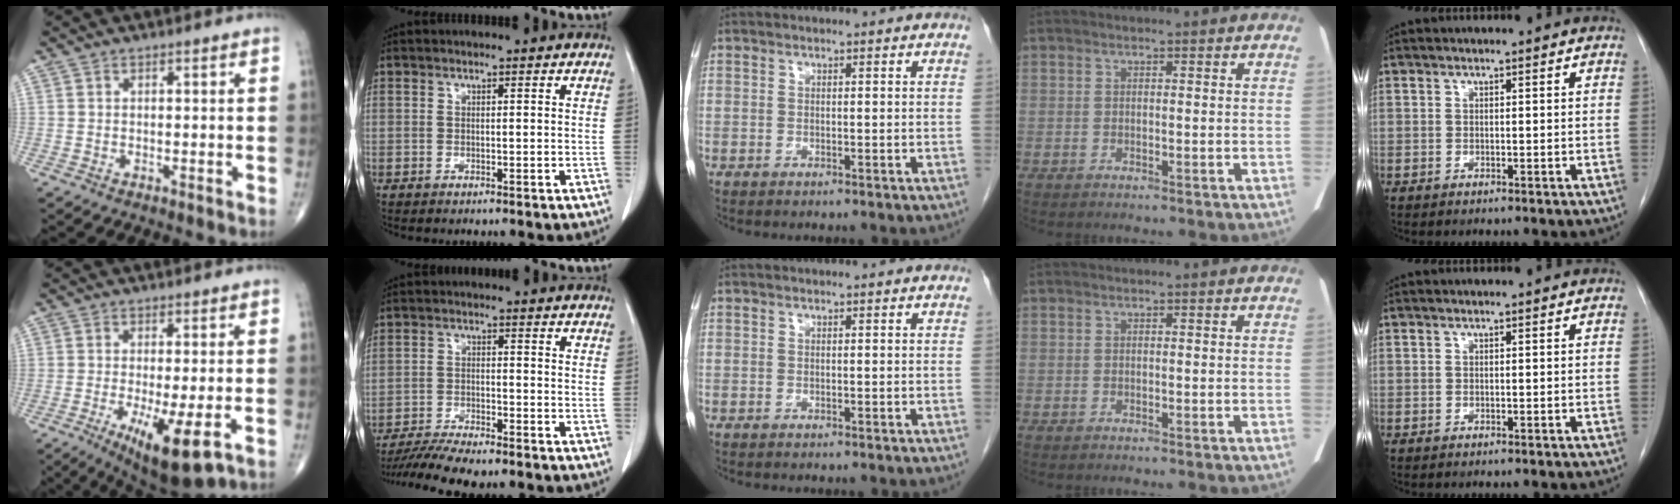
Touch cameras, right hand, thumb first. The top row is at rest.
{"thumb": {"total": 11.2, "force": [-4.2, 2.8, 10.1], "torque": [-0.170, -0.019, -0.057]}, "index": {"total": 9.2, "force": [-8.1, 0.7, 4.3], "torque": [-0.067, -0.016, -0.132]}}